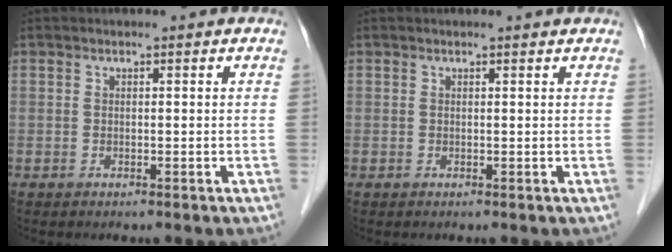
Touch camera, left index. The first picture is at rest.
{"total": 1.3, "force": [1.2, -0.1, 0.3], "torque": [-0.012, 0.003, 0.015]}